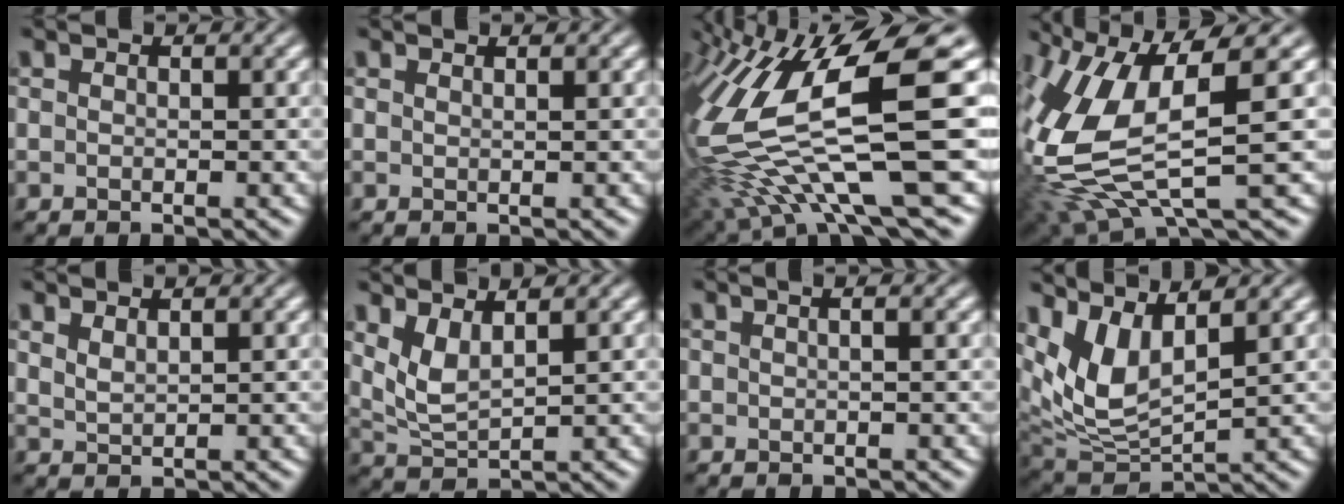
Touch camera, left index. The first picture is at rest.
{"total": 0.8, "force": [0.7, 0.3, 0.3], "torque": [0.011, 0.004, -0.001]}
{"total": 14.9, "force": [-0.9, 4.3, 14.3], "torque": [-0.300, 0.007, 0.010]}
{"total": 11.0, "force": [-2.0, 4.4, 9.9], "torque": [-0.237, -0.010, -0.026]}
{"total": 0.9, "force": [0.8, 0.0, 0.2], "torque": [-0.012, 0.003, 0.029]}
{"total": 2.2, "force": [1.3, 0.5, 1.7], "torque": [-0.055, -0.004, 0.044]}
{"total": 2.0, "force": [0.9, 1.0, 1.5], "torque": [-0.002, 0.015, -0.012]}
{"total": 5.6, "force": [2.5, 2.3, 4.4], "torque": [-0.113, -0.003, 0.065]}